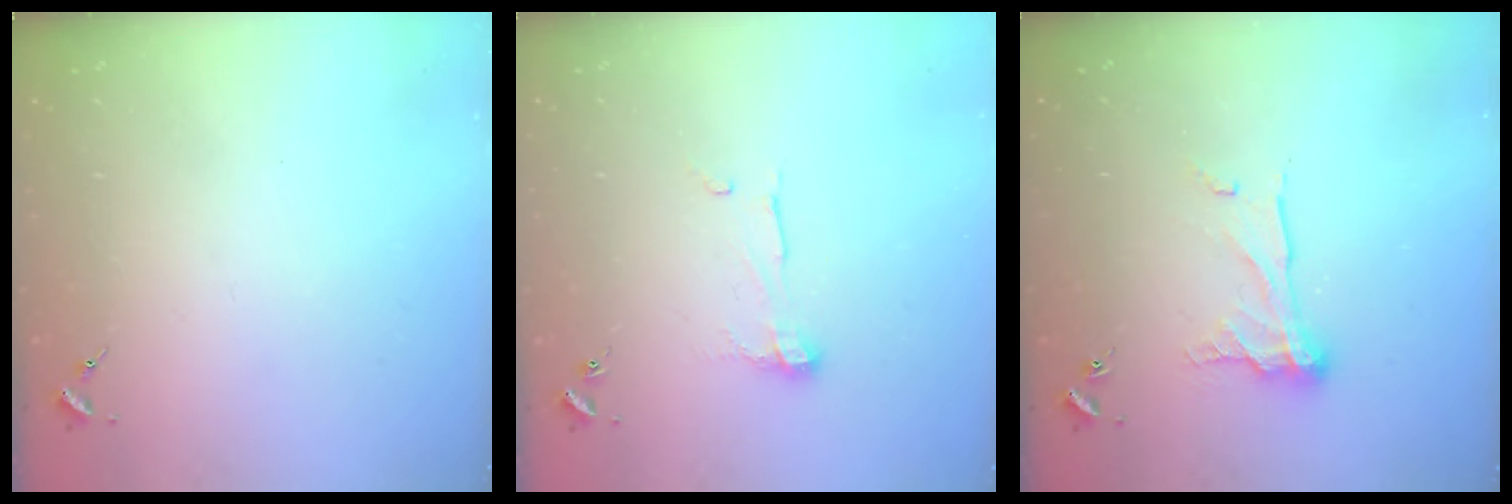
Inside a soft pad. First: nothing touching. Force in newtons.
{"total": 6.7, "press": 6.7, "slide": 0.1}
{"total": 11.2, "press": 11.2, "slide": 0.8}